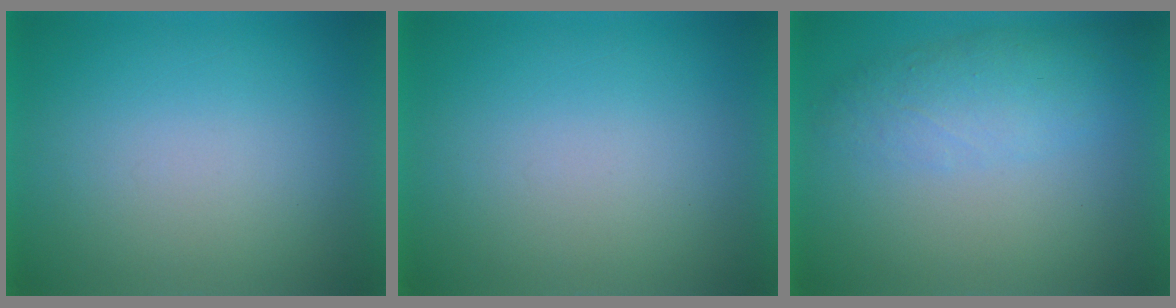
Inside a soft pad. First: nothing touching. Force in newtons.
{"total": 0.0}
{"total": 4.2}